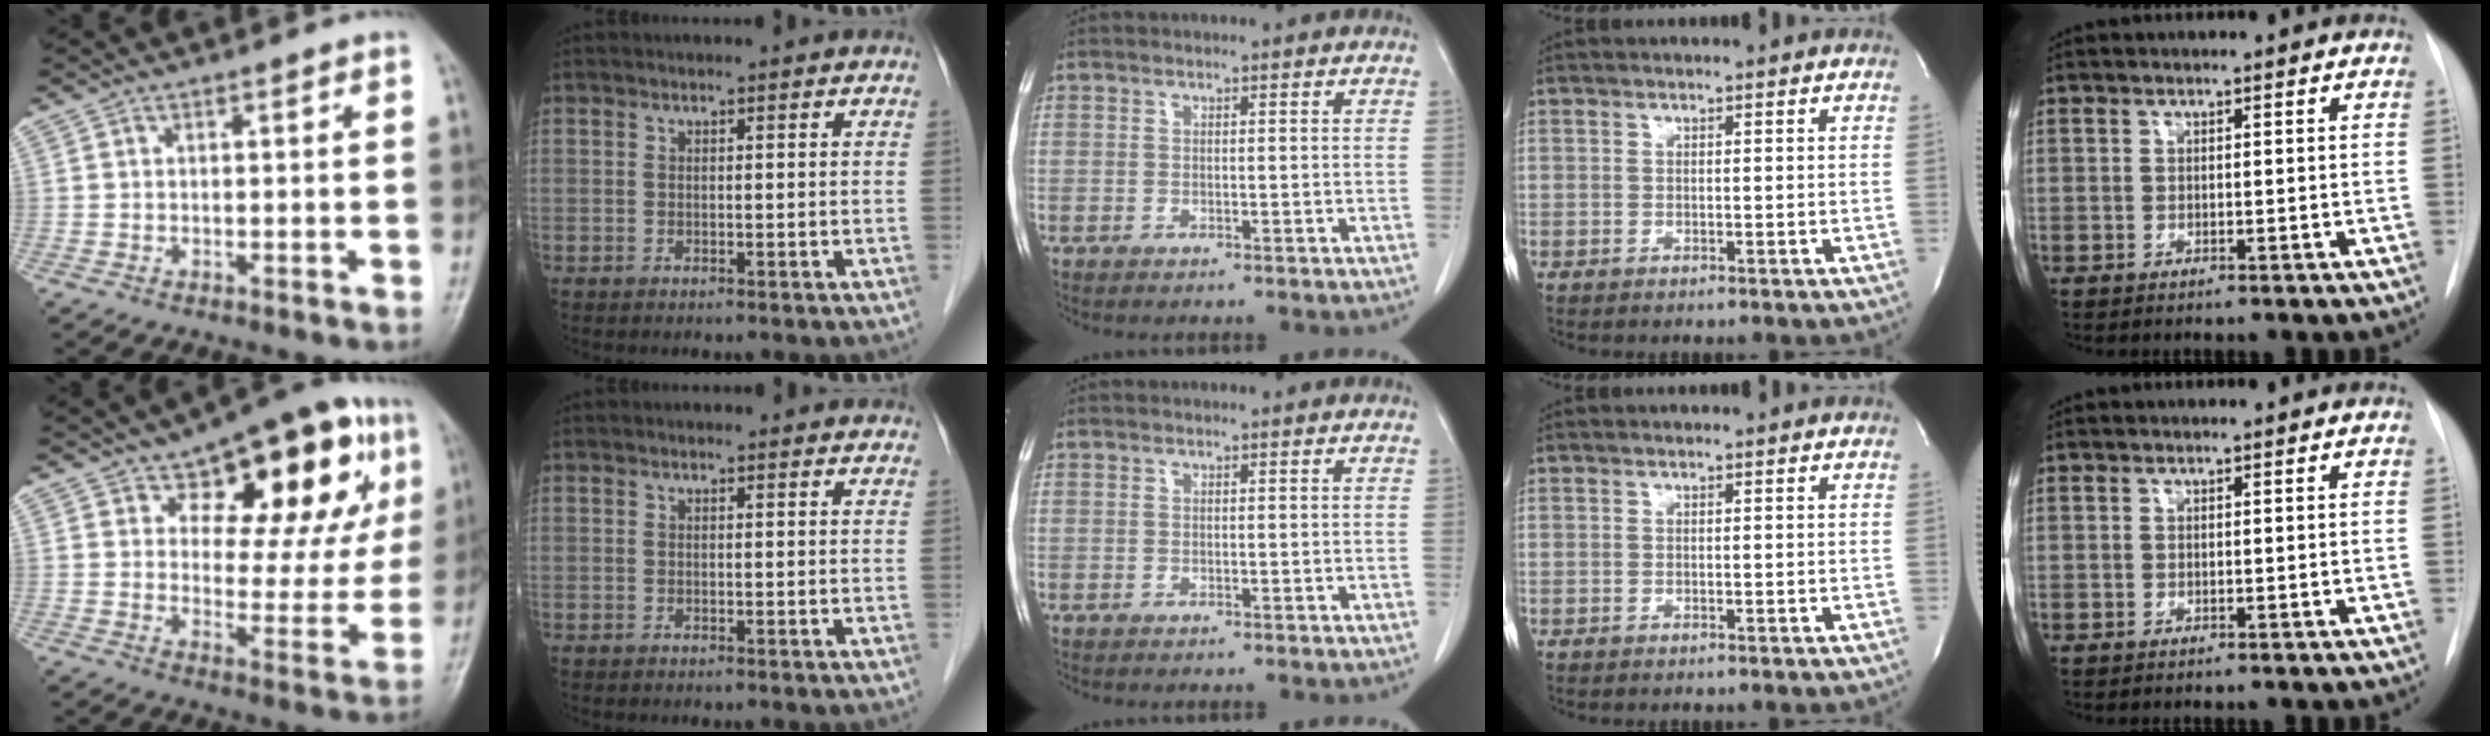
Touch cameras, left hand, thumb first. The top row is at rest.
{"thumb": {"total": 20.7, "force": [9.4, 9.9, 15.6], "torque": [-0.154, -0.017, 0.131]}, "index": {"total": 2.4, "force": [2.2, 0.7, 0.5], "torque": [-0.010, 0.005, 0.015]}}